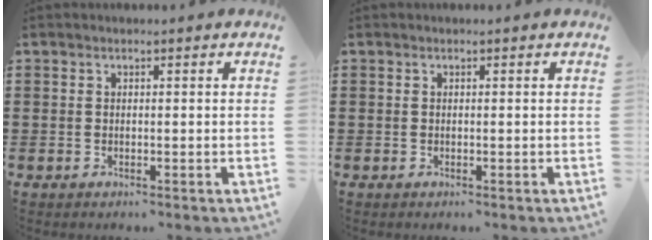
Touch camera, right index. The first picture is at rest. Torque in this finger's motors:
{"motor_torque": [0.00, 0.00, 0.00, 0.00]}